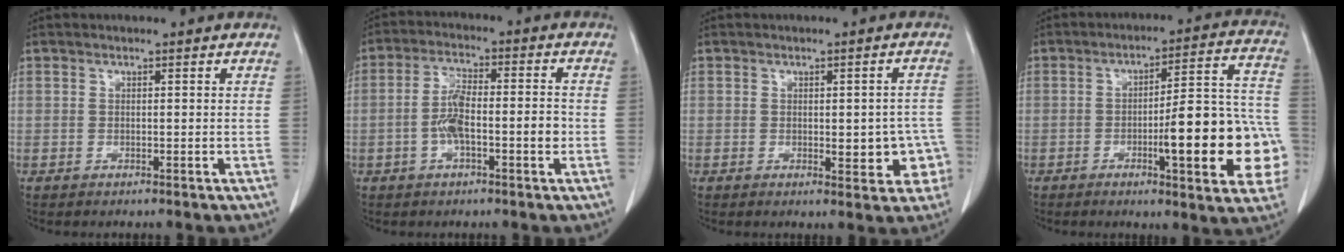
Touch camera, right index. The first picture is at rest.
{"total": 7.1, "force": [-1.6, 1.9, 6.6], "torque": [-0.130, 0.019, -0.029]}
{"total": 5.9, "force": [-1.3, 2.6, 5.1], "torque": [-0.043, 0.014, -0.007]}
{"total": 18.2, "force": [-4.7, 3.1, 17.3], "torque": [-0.162, 0.033, -0.051]}